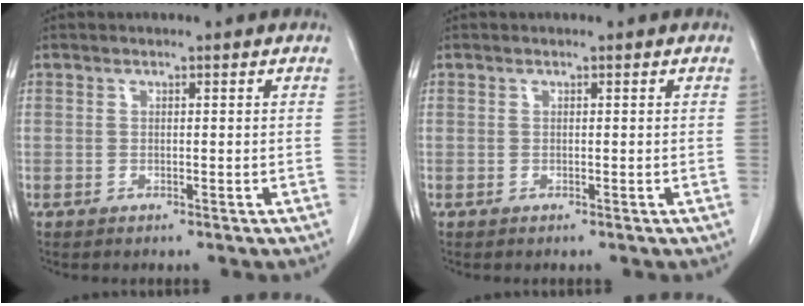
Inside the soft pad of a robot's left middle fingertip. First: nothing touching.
{"total": 0.0}